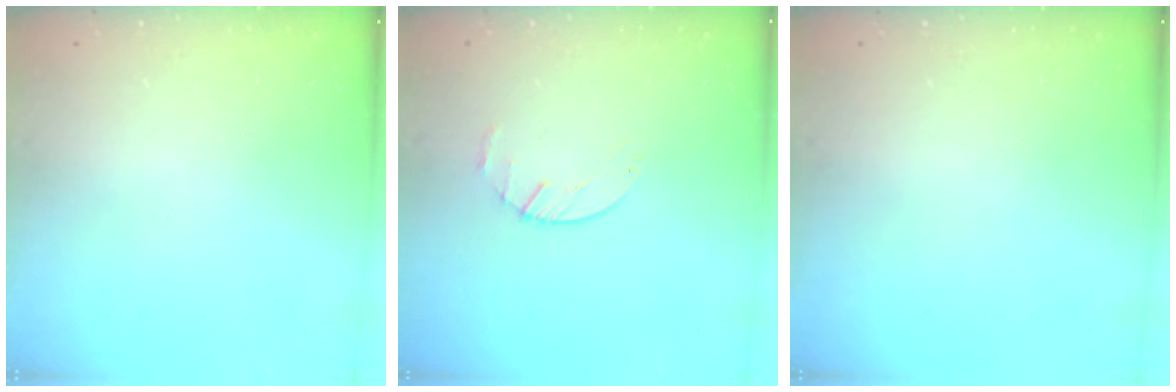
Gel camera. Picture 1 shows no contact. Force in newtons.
{"total": 2.2, "press": 2.2, "slide": 0.3}
{"total": 0.0}